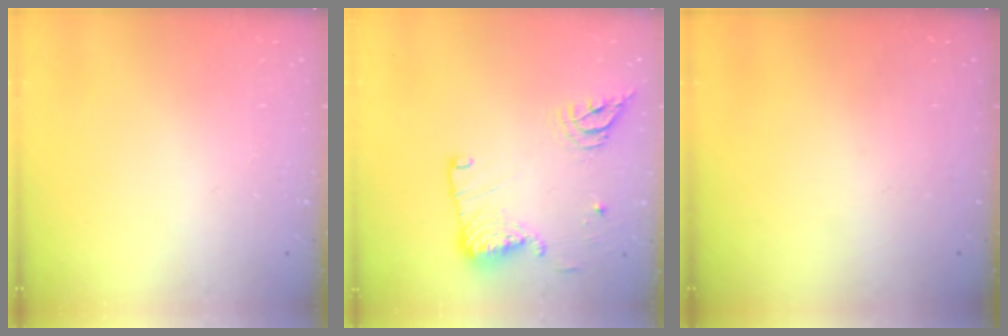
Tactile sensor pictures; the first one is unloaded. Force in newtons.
{"total": 15.8, "press": 15.0, "slide": 4.9}
{"total": 0.0}